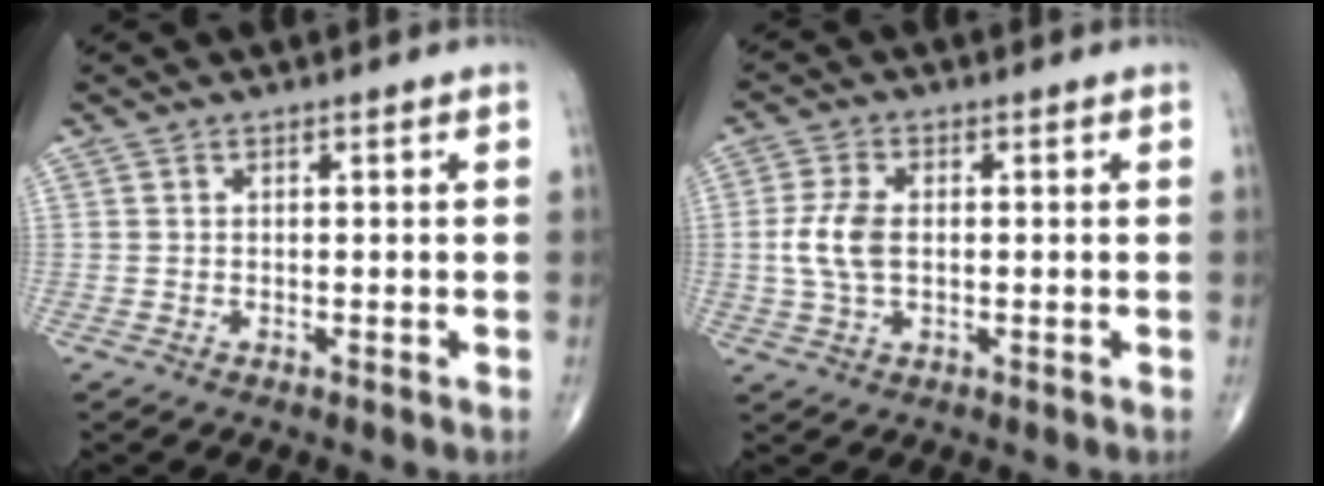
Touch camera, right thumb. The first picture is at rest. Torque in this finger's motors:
{"motor_torque": [0.92, 1.57, 0.73, -0.03, 0.12]}